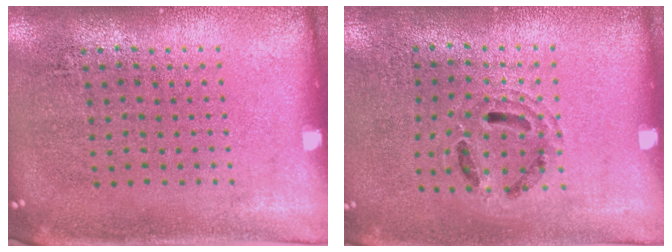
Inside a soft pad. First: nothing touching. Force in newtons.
{"total": 0.9, "press": 0.9, "slide": 0.1}